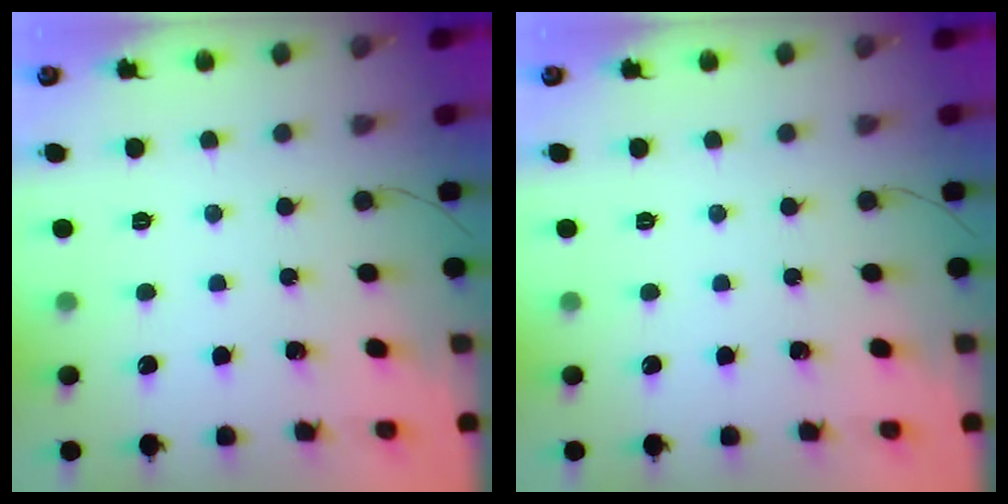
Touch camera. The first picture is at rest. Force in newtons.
{"total": 0.0}